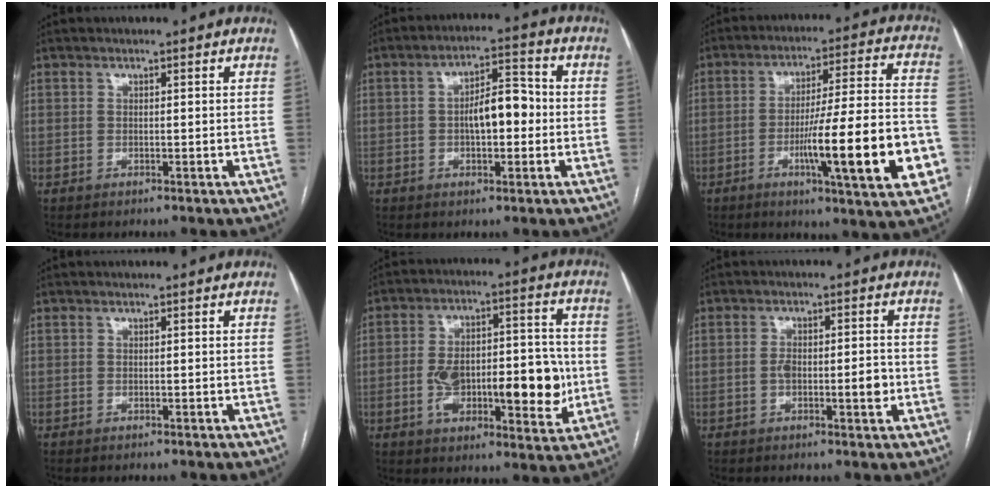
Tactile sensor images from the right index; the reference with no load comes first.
{"total": 7.3, "force": [-0.5, 2.8, 6.7], "torque": [-0.114, 0.021, -0.011]}
{"total": 19.2, "force": [-5.9, 1.1, 18.2], "torque": [-0.241, 0.002, -0.081]}
{"total": 0.0}
{"total": 16.7, "force": [-2.8, 6.7, 15.1], "torque": [-0.235, 0.023, -0.035]}
{"total": 5.0, "force": [-0.9, 1.6, 4.6], "torque": [-0.077, 0.007, -0.012]}